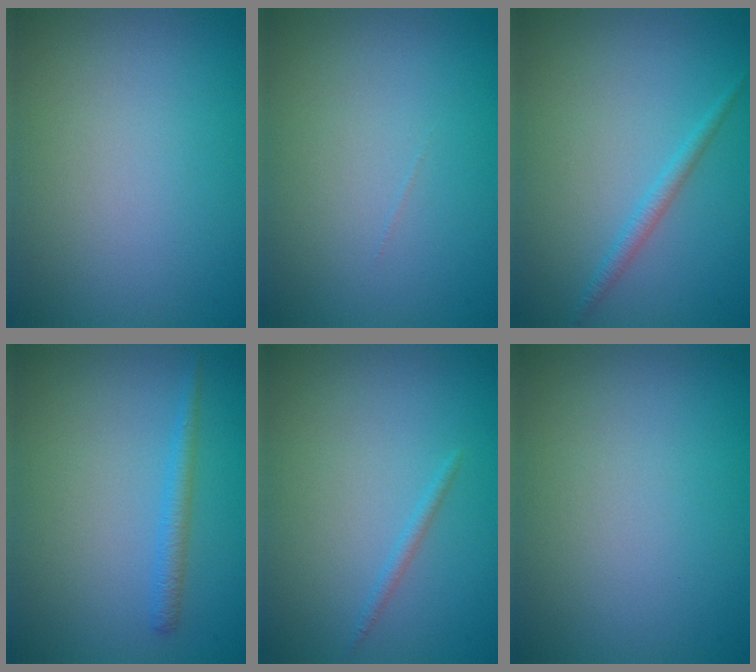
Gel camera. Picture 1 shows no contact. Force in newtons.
{"total": 0.0}
{"total": 1.4, "press": 1.4, "slide": 0.1}
{"total": 1.5, "press": 1.5, "slide": 0.1}
{"total": 0.8, "press": 0.8, "slide": 0.0}
{"total": 0.0}